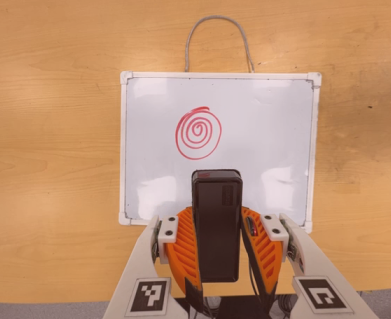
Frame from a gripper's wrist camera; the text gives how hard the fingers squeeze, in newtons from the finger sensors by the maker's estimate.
{"total": 4.1, "left": 3.0, "right": 5.2}